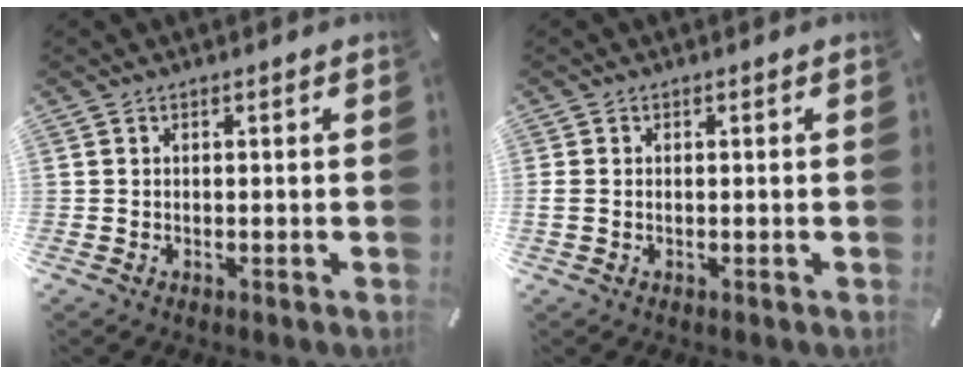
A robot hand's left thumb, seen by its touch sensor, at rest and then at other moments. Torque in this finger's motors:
{"motor_torque": [0.08, 0.08, 0.02, -0.03, 0.04]}